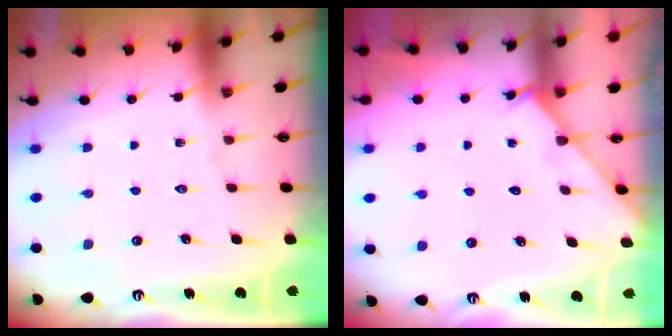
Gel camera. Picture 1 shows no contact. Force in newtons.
{"total": 1.3, "press": 1.3, "slide": 0.1}